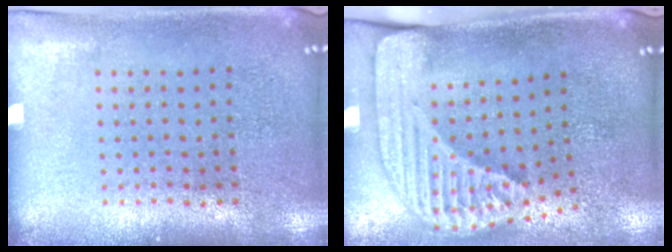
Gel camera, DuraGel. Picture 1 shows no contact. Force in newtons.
{"total": 2.5, "press": 1.7, "slide": 1.7}